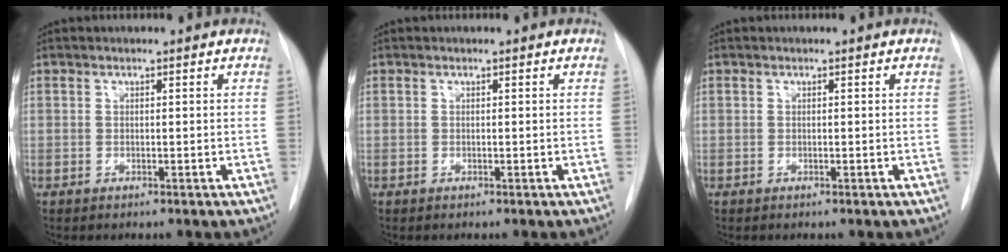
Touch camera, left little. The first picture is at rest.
{"total": 0.0}
{"total": 0.0}